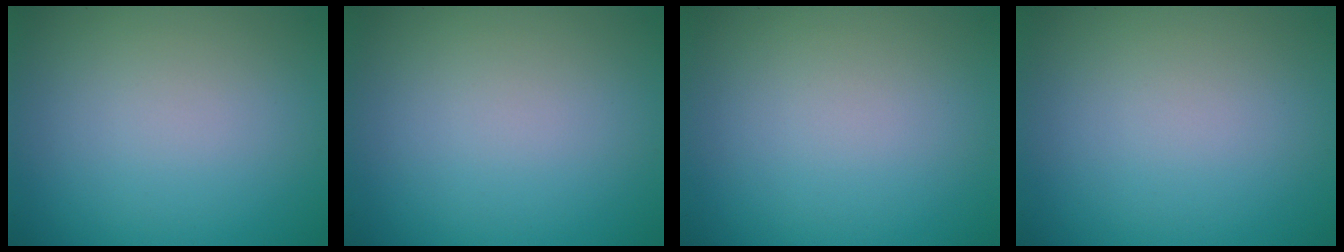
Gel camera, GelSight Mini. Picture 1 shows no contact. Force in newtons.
{"total": 0.0}
{"total": 0.0}
{"total": 0.0}